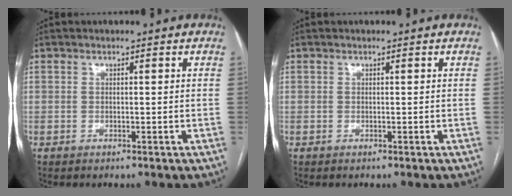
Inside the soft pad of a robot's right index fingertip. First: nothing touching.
{"total": 0.0}